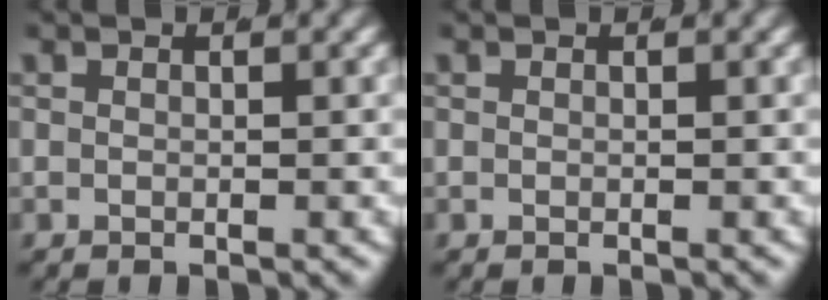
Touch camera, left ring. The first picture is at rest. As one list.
[{"total": 0.0}]